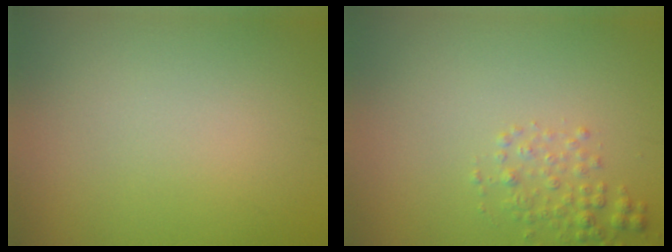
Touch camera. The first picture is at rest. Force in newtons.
{"total": 1.9, "press": 1.9, "slide": 0.1}